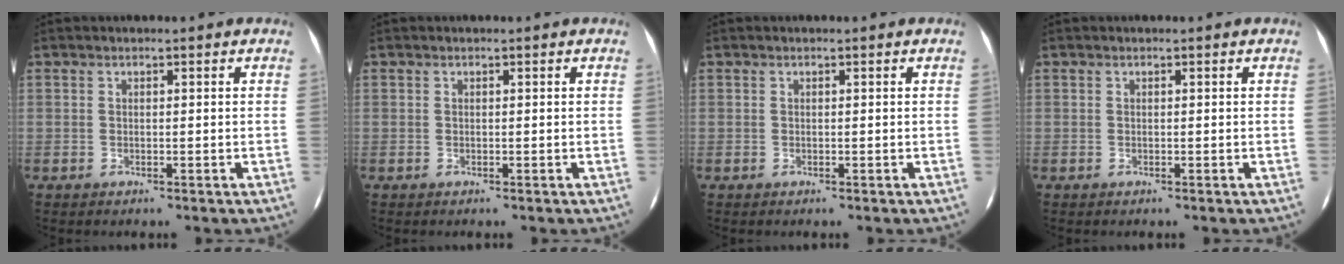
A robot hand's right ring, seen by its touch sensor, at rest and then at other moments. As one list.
[{"total": 0.0}, {"total": 0.0}, {"total": 0.0}]